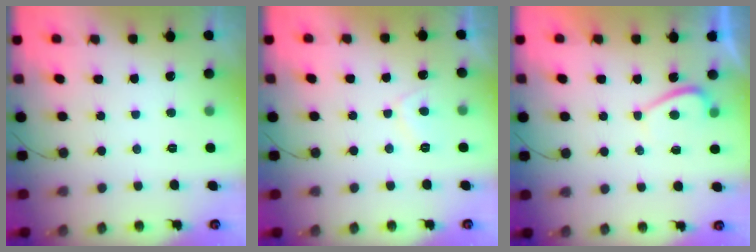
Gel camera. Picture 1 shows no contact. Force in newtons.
{"total": 3.9, "press": 3.8, "slide": 0.7}
{"total": 2.3, "press": 2.1, "slide": 0.7}